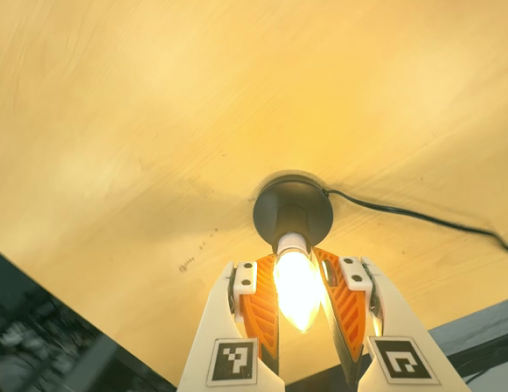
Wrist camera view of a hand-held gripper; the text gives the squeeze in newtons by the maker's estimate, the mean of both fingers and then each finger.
{"total": 15.3, "left": 15.9, "right": 14.8}